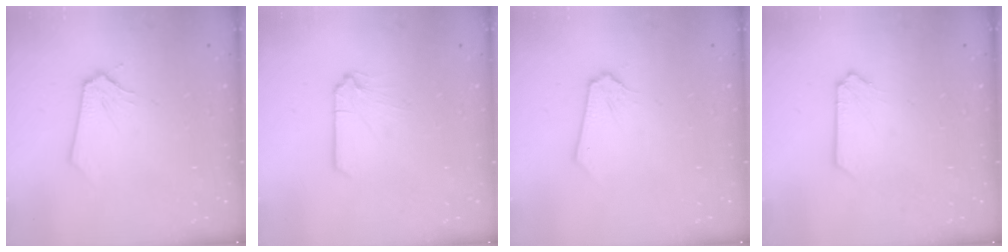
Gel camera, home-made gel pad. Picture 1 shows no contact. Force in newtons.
{"total": 0.0}
{"total": 0.0}
{"total": 1.0, "press": 1.0, "slide": 0.2}